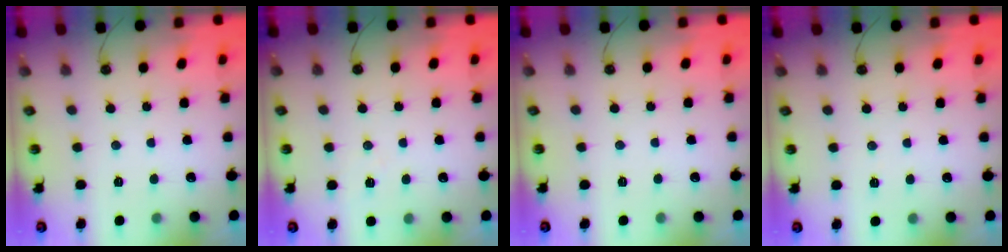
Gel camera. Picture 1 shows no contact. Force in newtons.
{"total": 5.0, "press": 3.5, "slide": 3.5}
{"total": 4.3, "press": 0.3, "slide": 4.3}
{"total": 2.5, "press": 1.7, "slide": 1.8}